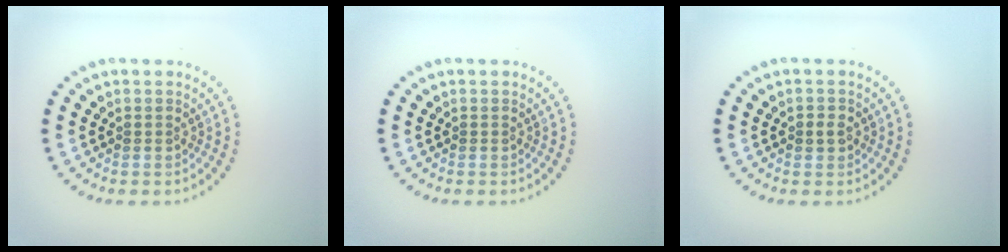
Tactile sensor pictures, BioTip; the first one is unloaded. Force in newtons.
{"total": 0.0}
{"total": 1.1, "press": 1.1, "slide": 0.3}